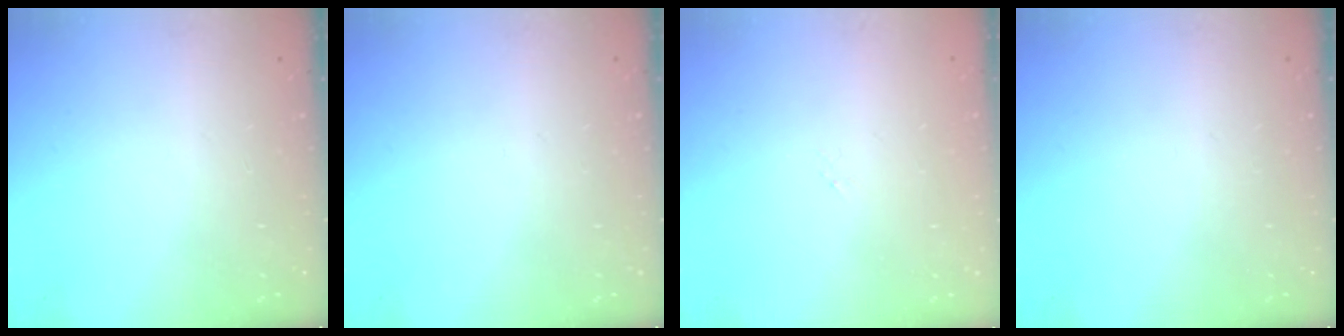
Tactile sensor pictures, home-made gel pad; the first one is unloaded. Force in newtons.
{"total": 0.0}
{"total": 1.3, "press": 1.2, "slide": 0.3}
{"total": 0.0}